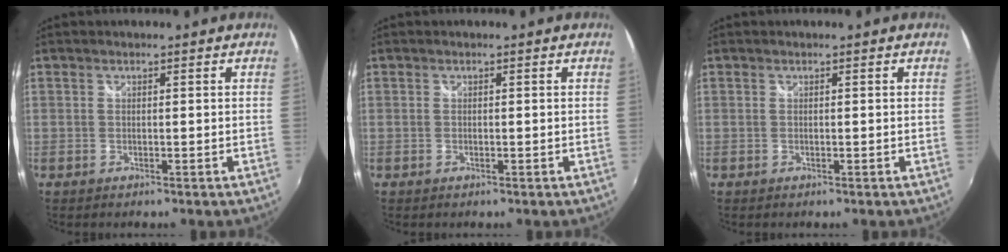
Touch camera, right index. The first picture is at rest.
{"total": 0.0}
{"total": 0.0}